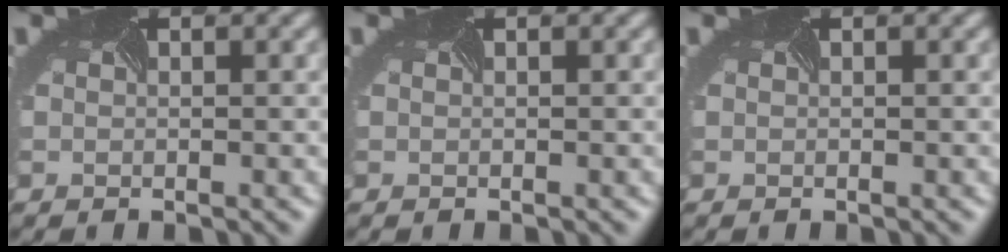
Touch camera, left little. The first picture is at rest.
{"total": 0.0}
{"total": 0.0}